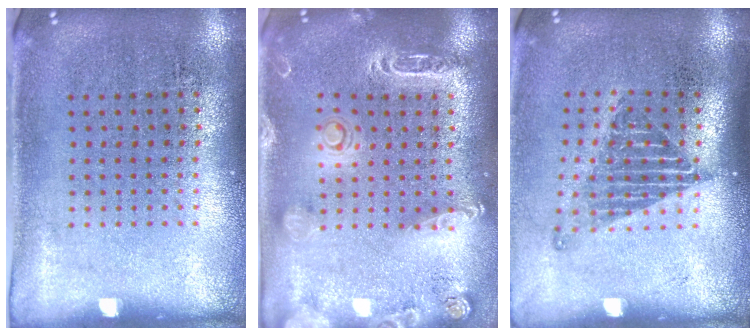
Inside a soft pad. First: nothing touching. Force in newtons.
{"total": 2.0, "press": 1.9, "slide": 0.6}
{"total": 1.3, "press": 1.1, "slide": 0.7}